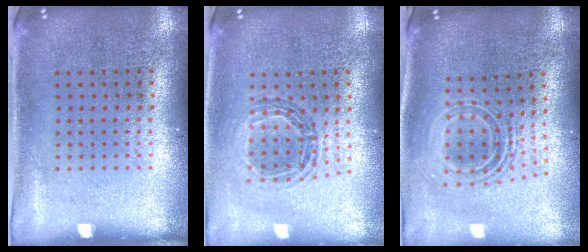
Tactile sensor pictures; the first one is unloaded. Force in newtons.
{"total": 0.9, "press": 0.9, "slide": 0.0}
{"total": 2.2, "press": 1.5, "slide": 1.5}